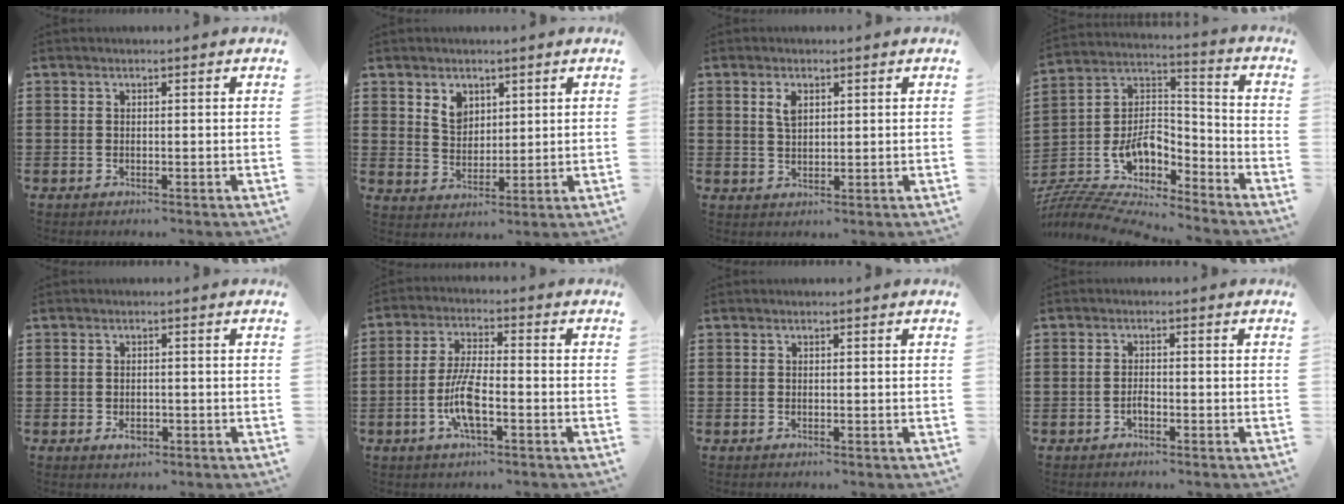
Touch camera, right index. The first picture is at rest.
{"total": 4.2, "force": [2.5, 3.1, 1.5], "torque": [-0.034, 0.008, 0.045]}
{"total": 2.6, "force": [1.1, 1.3, 1.9], "torque": [-0.043, 0.004, 0.020]}
{"total": 8.6, "force": [-5.5, 4.9, 4.3], "torque": [-0.105, -0.014, -0.108]}
{"total": 1.2, "force": [-0.5, 0.6, 0.9], "torque": [-0.016, -0.001, -0.009]}
{"total": 7.2, "force": [-2.5, 1.7, 6.5], "torque": [-0.148, -0.012, -0.053]}
{"total": 0.0}
{"total": 1.3, "force": [-0.9, 0.4, 0.8], "torque": [-0.017, -0.003, -0.016]}